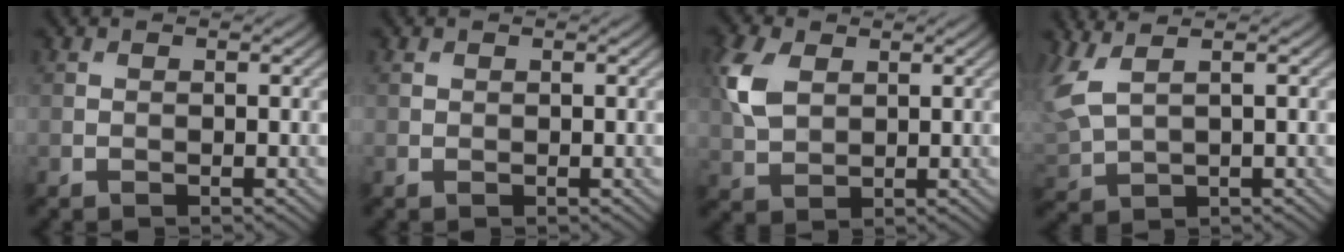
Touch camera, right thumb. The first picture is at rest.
{"total": 0.6, "force": [0.3, 0.5, 0.2], "torque": [-0.004, -0.001, 0.008]}
{"total": 6.2, "force": [2.0, 4.1, 4.2], "torque": [-0.118, 0.007, 0.040]}
{"total": 6.9, "force": [2.9, 3.2, 5.4], "torque": [-0.169, 0.004, 0.066]}